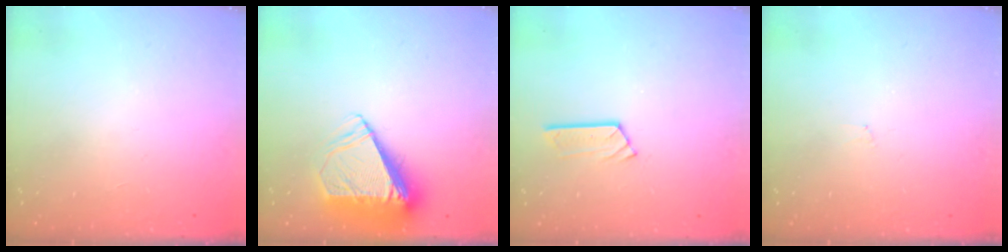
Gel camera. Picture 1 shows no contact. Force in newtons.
{"total": 9.9, "press": 9.8, "slide": 1.2}
{"total": 3.8, "press": 3.8, "slide": 0.2}
{"total": 2.8, "press": 2.8, "slide": 0.4}